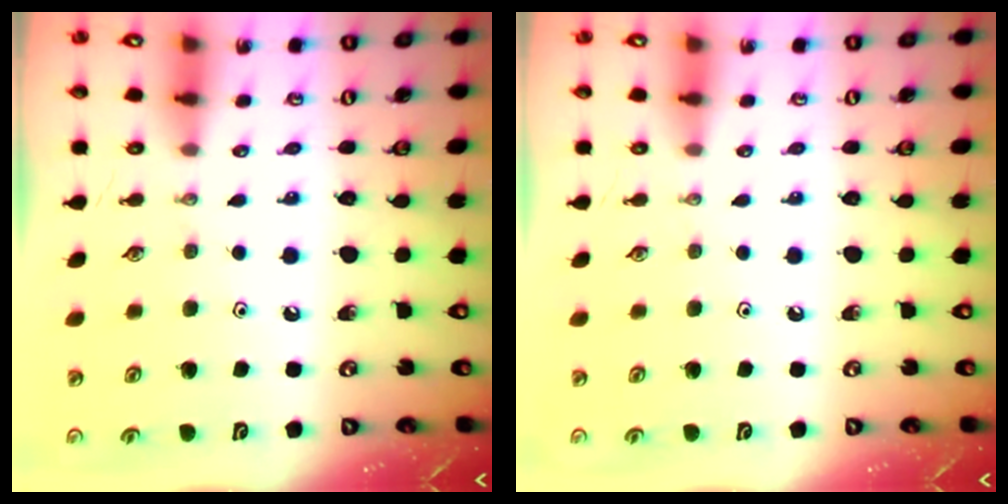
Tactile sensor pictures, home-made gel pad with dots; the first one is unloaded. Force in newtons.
{"total": 0.0}